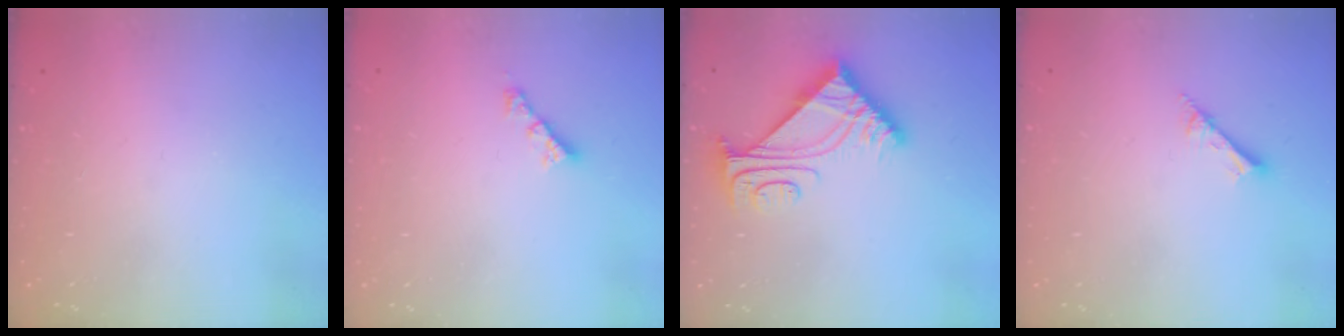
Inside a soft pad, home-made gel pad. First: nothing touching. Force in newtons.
{"total": 2.6, "press": 2.6, "slide": 0.1}
{"total": 7.3, "press": 7.2, "slide": 0.7}
{"total": 3.2, "press": 3.2, "slide": 0.0}